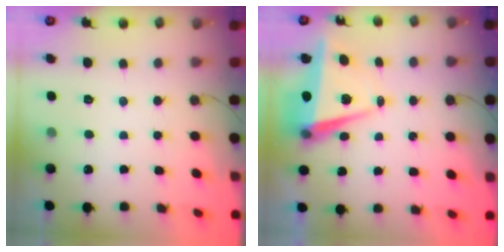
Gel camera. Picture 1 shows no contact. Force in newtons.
{"total": 7.5, "press": 6.1, "slide": 4.3}